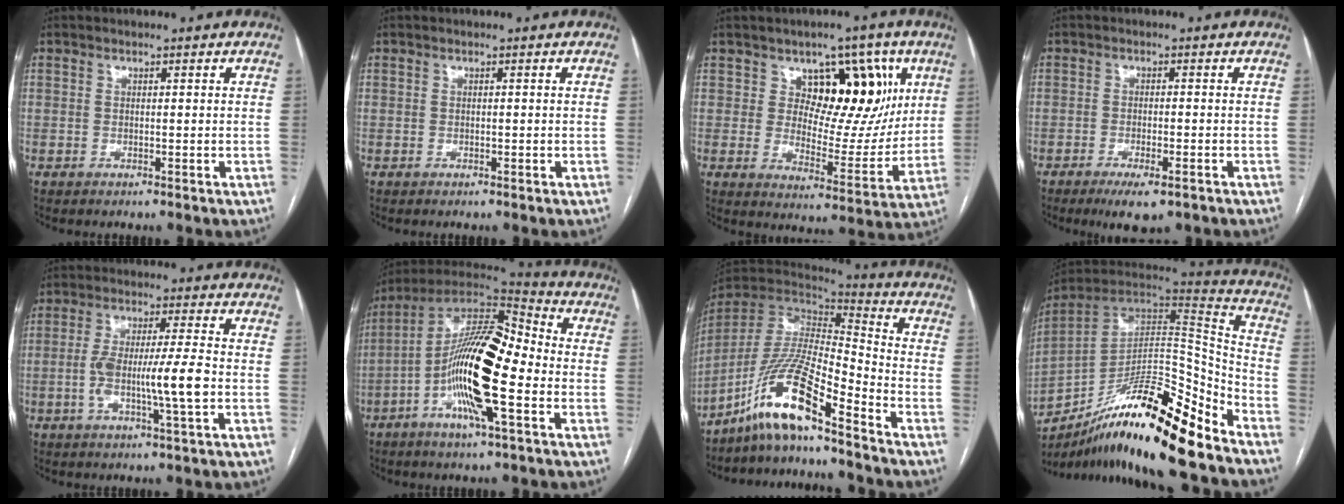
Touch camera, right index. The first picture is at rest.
{"total": 0.0}
{"total": 13.2, "force": [5.4, 7.4, 9.5], "torque": [-0.117, 0.016, 0.092]}
{"total": 5.1, "force": [-3.3, 1.2, 3.8], "torque": [-0.059, -0.009, -0.045]}
{"total": 9.7, "force": [-1.8, 0.3, 9.5], "torque": [-0.177, 0.004, -0.035]}
{"total": 18.8, "force": [-4.1, 4.0, 18.0], "torque": [-0.328, 0.013, -0.077]}
{"total": 14.1, "force": [-10.3, 1.1, 9.6], "torque": [-0.193, 0.001, -0.193]}
{"total": 23.8, "force": [-17.0, 3.2, 16.4], "torque": [-0.252, 0.004, -0.292]}